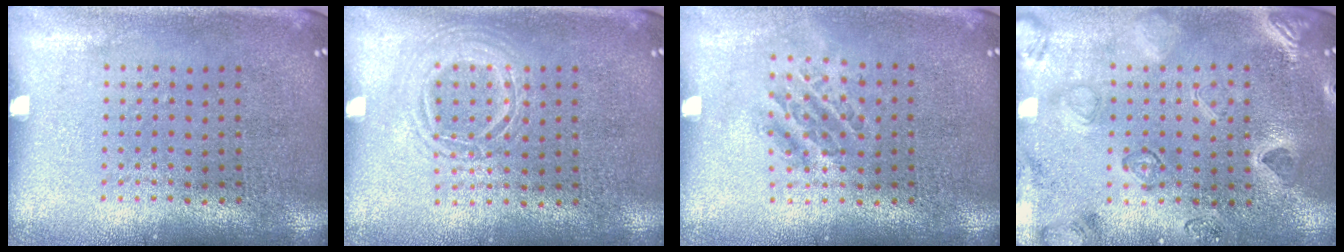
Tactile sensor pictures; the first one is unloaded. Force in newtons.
{"total": 1.2, "press": 1.1, "slide": 0.3}
{"total": 1.2, "press": 1.1, "slide": 0.4}
{"total": 2.4, "press": 2.3, "slide": 0.7}